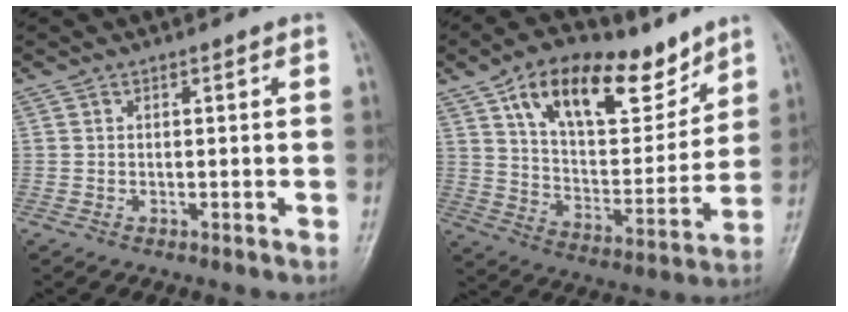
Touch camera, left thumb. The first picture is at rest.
{"total": 20.3, "force": [12.5, 9.8, 12.8], "torque": [-0.161, -0.055, 0.216]}